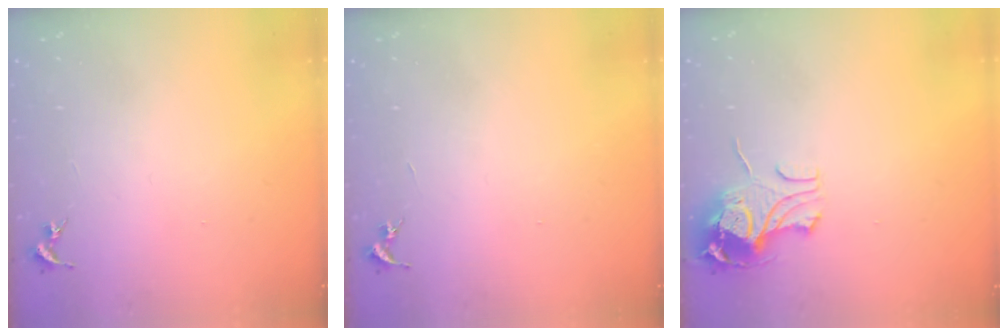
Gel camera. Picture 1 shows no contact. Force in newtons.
{"total": 0.0}
{"total": 10.8, "press": 10.8, "slide": 1.2}